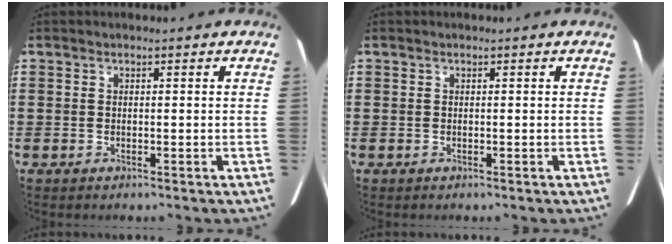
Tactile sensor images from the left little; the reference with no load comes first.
{"total": 0.0}